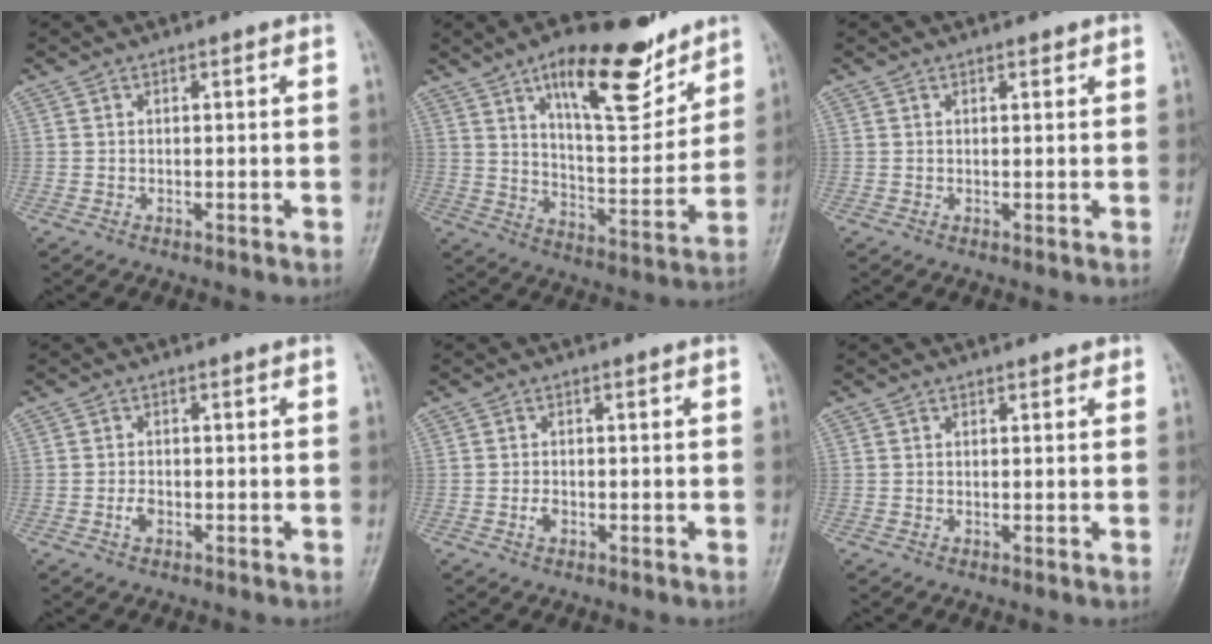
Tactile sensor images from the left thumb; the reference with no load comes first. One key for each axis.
{"total": 18.6, "fx": 11.7, "fy": 6.8, "fz": 12.8, "tx": -0.155, "ty": -0.065, "tz": 0.193}
{"total": 0.9, "fx": 0.6, "fy": 0.4, "fz": 0.5, "tx": -0.007, "ty": -0.003, "tz": 0.009}
{"total": 1.7, "fx": -0.6, "fy": 1.1, "fz": 1.2, "tx": -0.021, "ty": 0.002, "tz": -0.013}
{"total": 1.4, "fx": -0.5, "fy": 0.9, "fz": 1.0, "tx": -0.017, "ty": 0.001, "tz": -0.010}
{"total": 0.9, "fx": 0.7, "fy": 0.5, "fz": 0.4, "tx": -0.001, "ty": -0.003, "tz": 0.006}